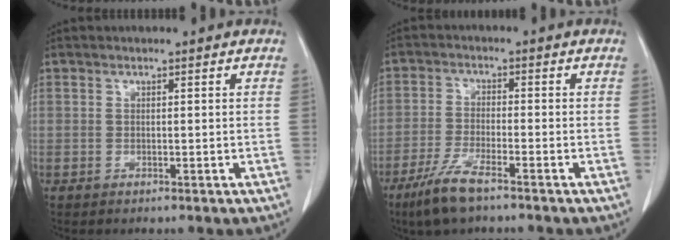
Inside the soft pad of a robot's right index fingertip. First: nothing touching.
{"total": 6.7, "force": [-4.6, 0.9, 4.7], "torque": [-0.105, -0.014, -0.085]}